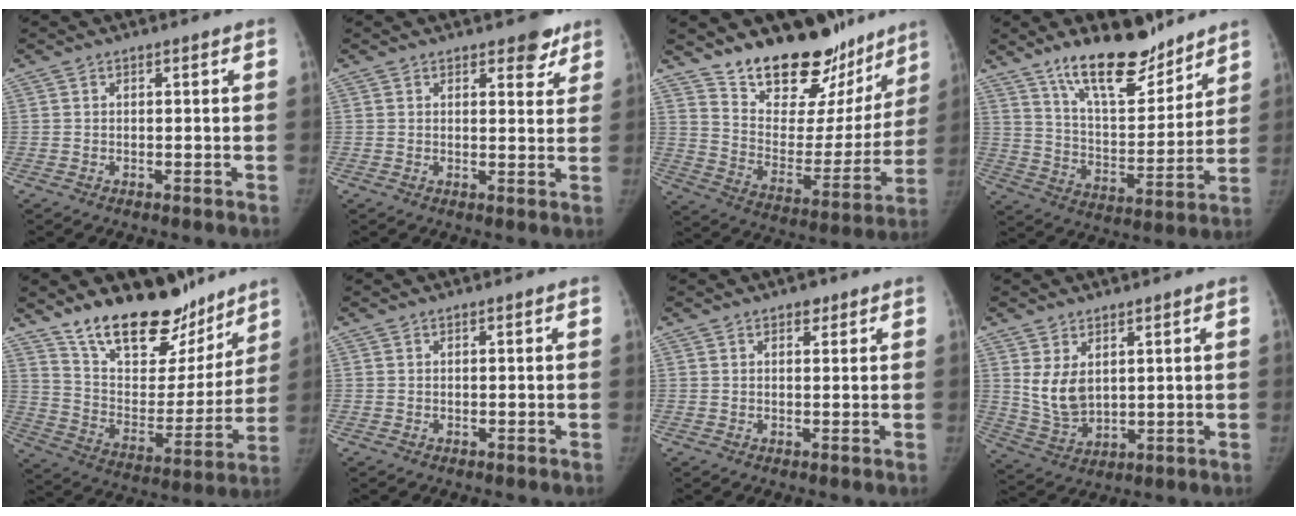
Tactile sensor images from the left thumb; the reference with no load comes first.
{"total": 4.4, "force": [3.1, 2.2, 2.2], "torque": [0.001, -0.017, 0.038]}
{"total": 23.8, "force": [18.9, 11.3, 9.0], "torque": [-0.090, -0.118, 0.285]}
{"total": 17.2, "force": [12.9, 6.2, 9.5], "torque": [-0.113, -0.089, 0.223]}
{"total": 23.8, "force": [18.0, 11.0, 11.1], "torque": [-0.125, -0.096, 0.295]}
{"total": 0.0}
{"total": 1.7, "force": [1.1, 1.0, 0.8], "torque": [-0.002, -0.005, 0.013]}
{"total": 7.2, "force": [2.6, 4.5, 5.0], "torque": [-0.083, -0.021, 0.068]}